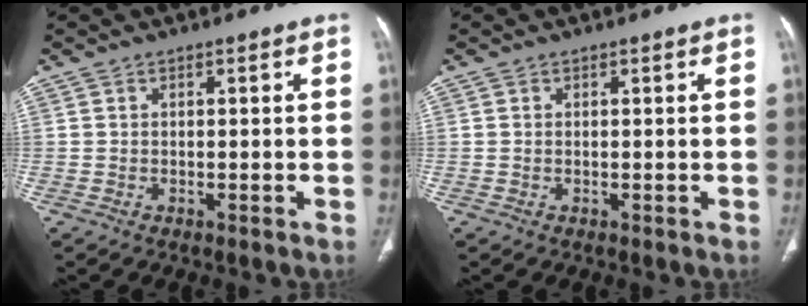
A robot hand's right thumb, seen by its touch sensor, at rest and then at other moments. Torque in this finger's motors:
{"motor_torque": [1.44, 1.24, 0.01, -0.42, -0.02]}